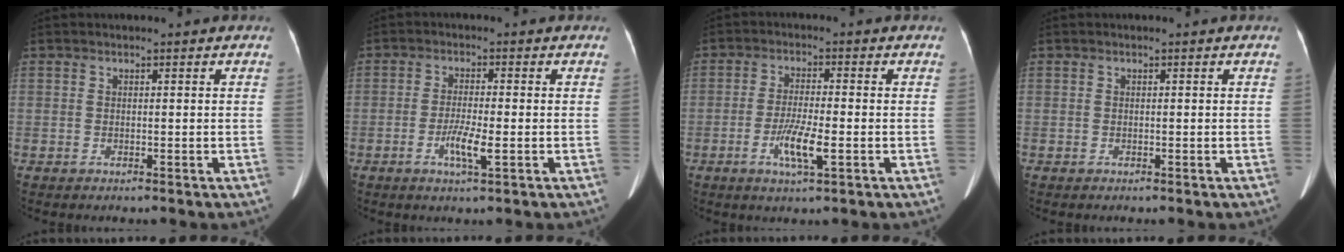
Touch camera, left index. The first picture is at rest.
{"total": 4.1, "force": [-1.3, 0.4, 3.8], "torque": [-0.076, -0.005, -0.023]}
{"total": 5.6, "force": [-2.0, 0.6, 5.2], "torque": [-0.105, -0.008, -0.034]}
{"total": 0.0}